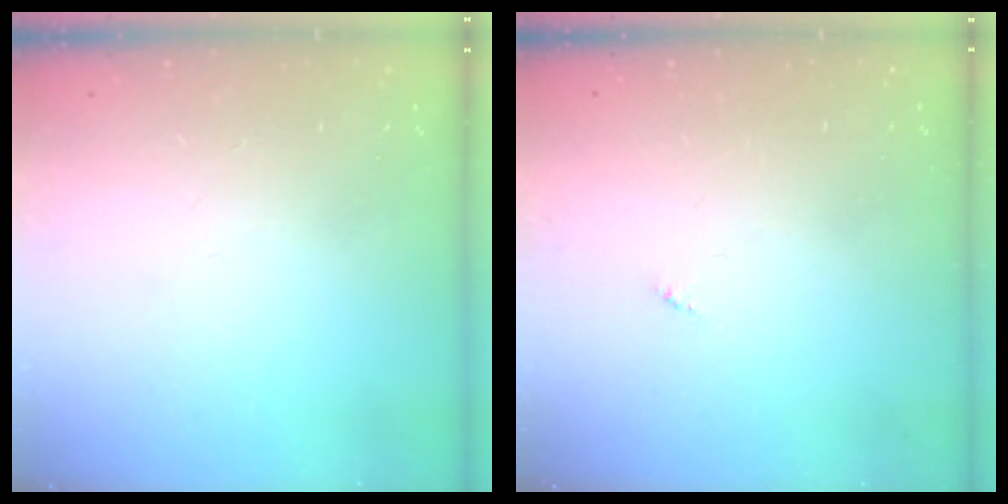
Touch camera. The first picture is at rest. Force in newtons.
{"total": 0.0}